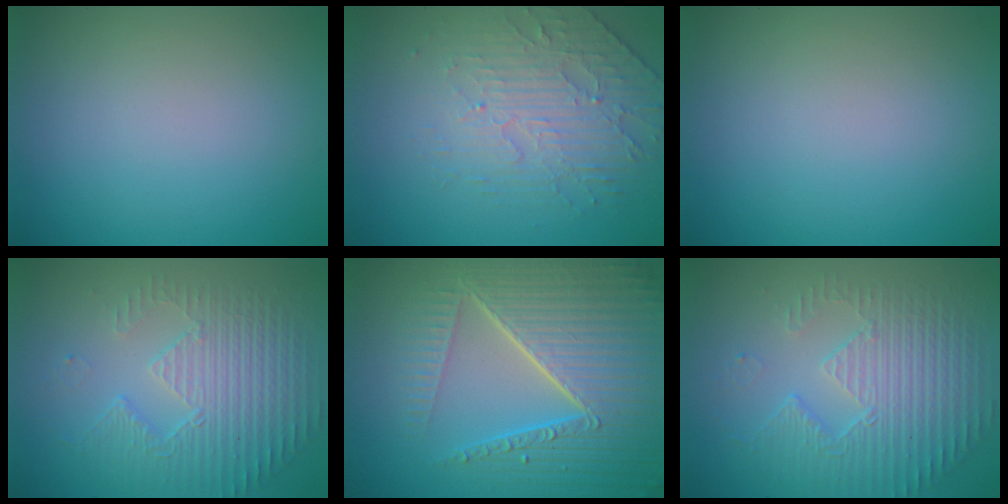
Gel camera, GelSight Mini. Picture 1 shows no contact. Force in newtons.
{"total": 4.6, "press": 3.3, "slide": 3.1}
{"total": 0.0}
{"total": 4.3, "press": 3.4, "slide": 2.6}
{"total": 9.0, "press": 6.2, "slide": 6.6}
{"total": 4.9, "press": 3.5, "slide": 3.4}